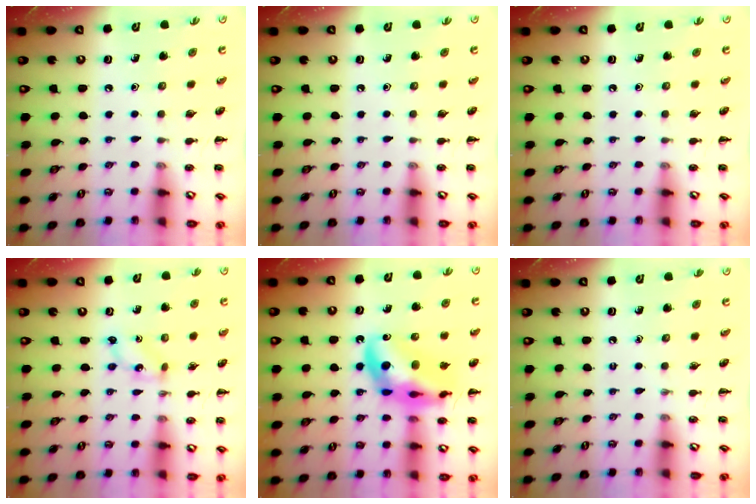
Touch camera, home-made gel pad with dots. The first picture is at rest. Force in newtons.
{"total": 0.0}
{"total": 0.0}
{"total": 1.4, "press": 1.4, "slide": 0.3}
{"total": 16.9, "press": 16.4, "slide": 4.1}
{"total": 0.0}